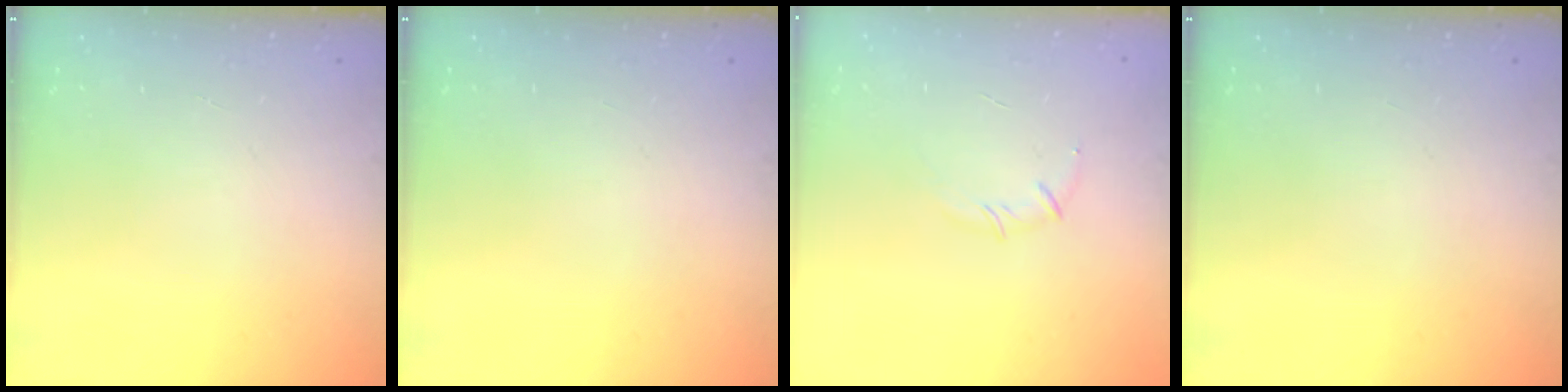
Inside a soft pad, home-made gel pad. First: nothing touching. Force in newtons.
{"total": 0.0}
{"total": 3.5, "press": 3.4, "slide": 0.8}
{"total": 0.0}